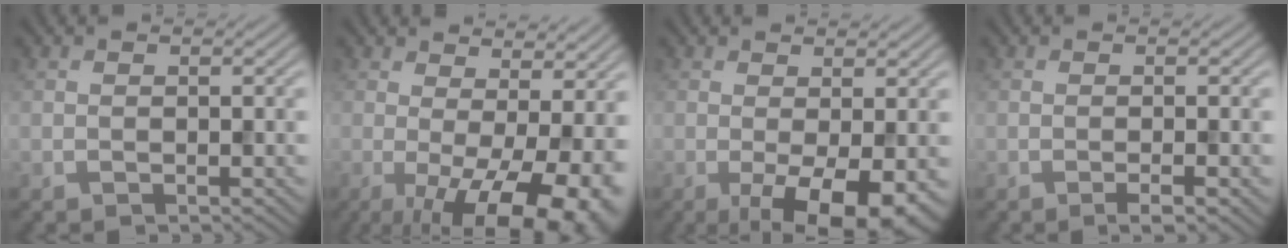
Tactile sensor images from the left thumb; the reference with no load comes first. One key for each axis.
{"total": 14.0, "fx": -2.3, "fy": 5.1, "fz": 12.8, "tx": -0.162, "ty": -0.005, "tz": -0.018}
{"total": 7.6, "fx": -2.2, "fy": 2.5, "fz": 6.9, "tx": -0.107, "ty": -0.008, "tz": -0.027}
{"total": 2.0, "fx": -0.8, "fy": 0.2, "fz": 1.8, "tx": -0.027, "ty": 0.003, "tz": -0.017}